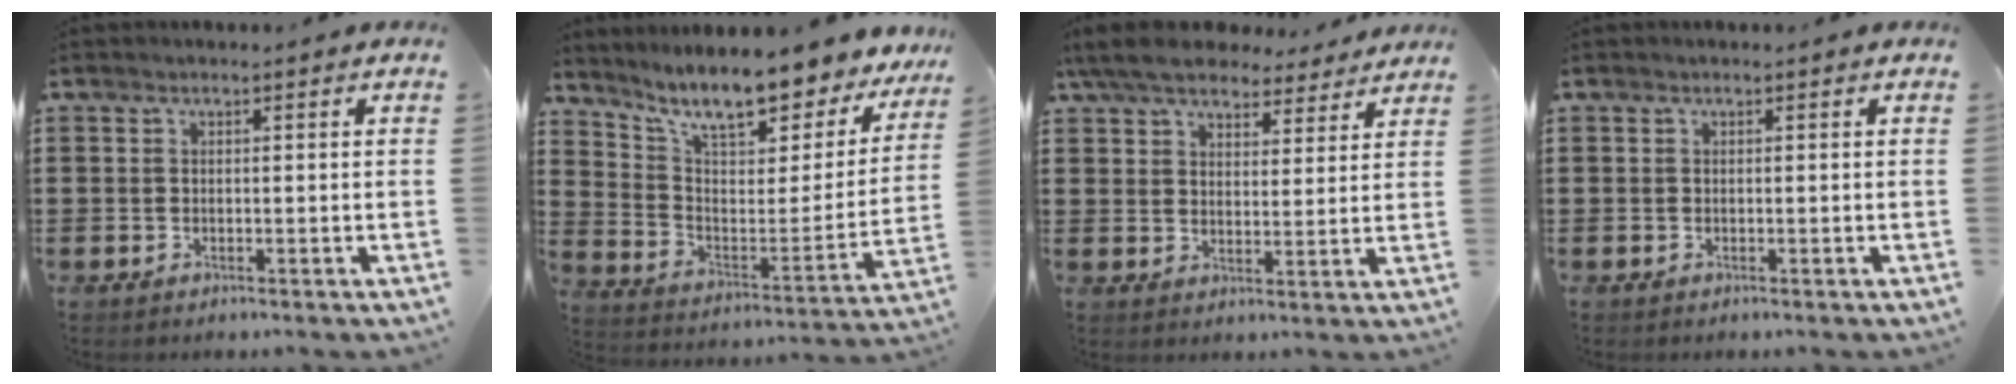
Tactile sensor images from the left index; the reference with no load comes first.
{"total": 10.4, "force": [8.7, 1.7, 5.4], "torque": [-0.125, -0.065, 0.145]}
{"total": 7.2, "force": [6.5, 1.7, 2.7], "torque": [-0.078, -0.019, 0.118]}
{"total": 0.0}